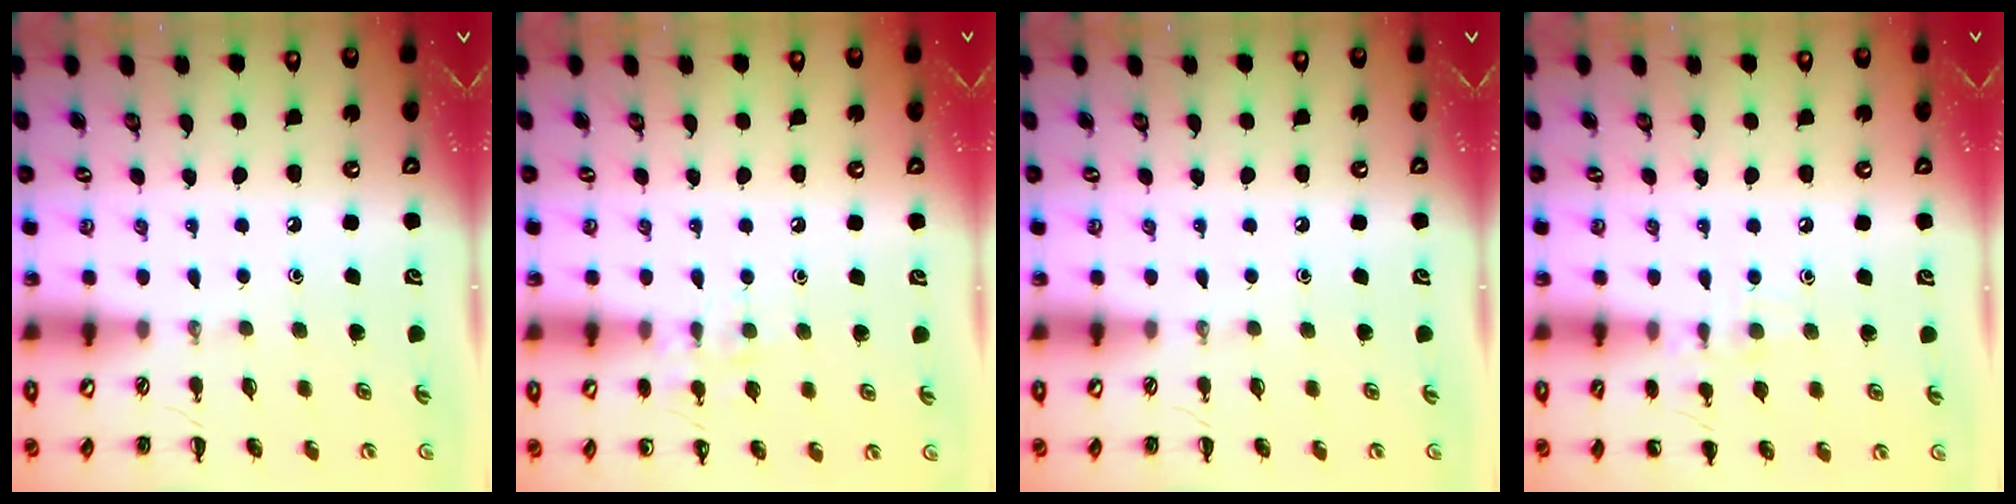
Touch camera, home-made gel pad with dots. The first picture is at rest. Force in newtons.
{"total": 7.5, "press": 7.3, "slide": 1.6}
{"total": 0.0}
{"total": 7.9, "press": 7.6, "slide": 2.1}